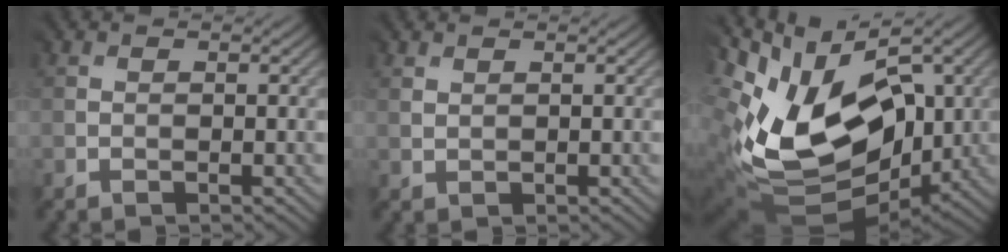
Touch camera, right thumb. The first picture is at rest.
{"total": 1.4, "force": [1.3, 0.4, -0.2], "torque": [0.005, 0.004, 0.028]}
{"total": 15.4, "force": [2.4, 10.5, 11.1], "torque": [-0.226, -0.011, 0.053]}